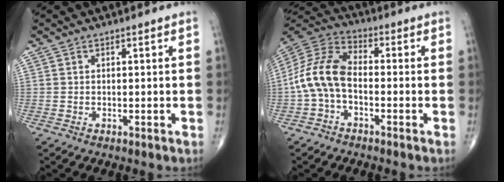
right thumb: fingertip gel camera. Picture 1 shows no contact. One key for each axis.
{"total": 11.3, "fx": -1.9, "fy": 6.7, "fz": 8.9, "tx": -0.180, "ty": 0.035, "tz": -0.050}